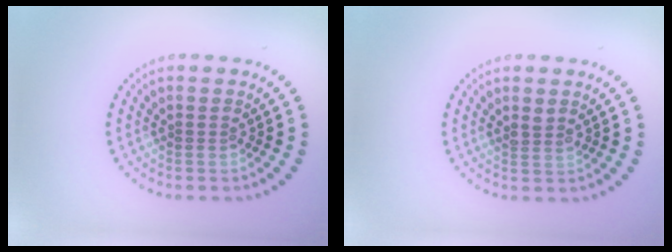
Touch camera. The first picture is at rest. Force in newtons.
{"total": 1.0, "press": 0.8, "slide": 0.6}